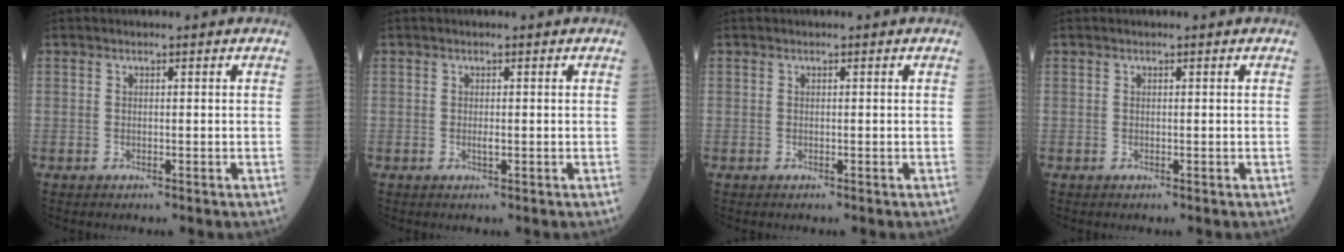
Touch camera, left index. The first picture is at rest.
{"total": 0.8, "force": [0.0, 0.1, 0.8], "torque": [-0.015, -0.002, -0.001]}
{"total": 0.0}
{"total": 0.0}